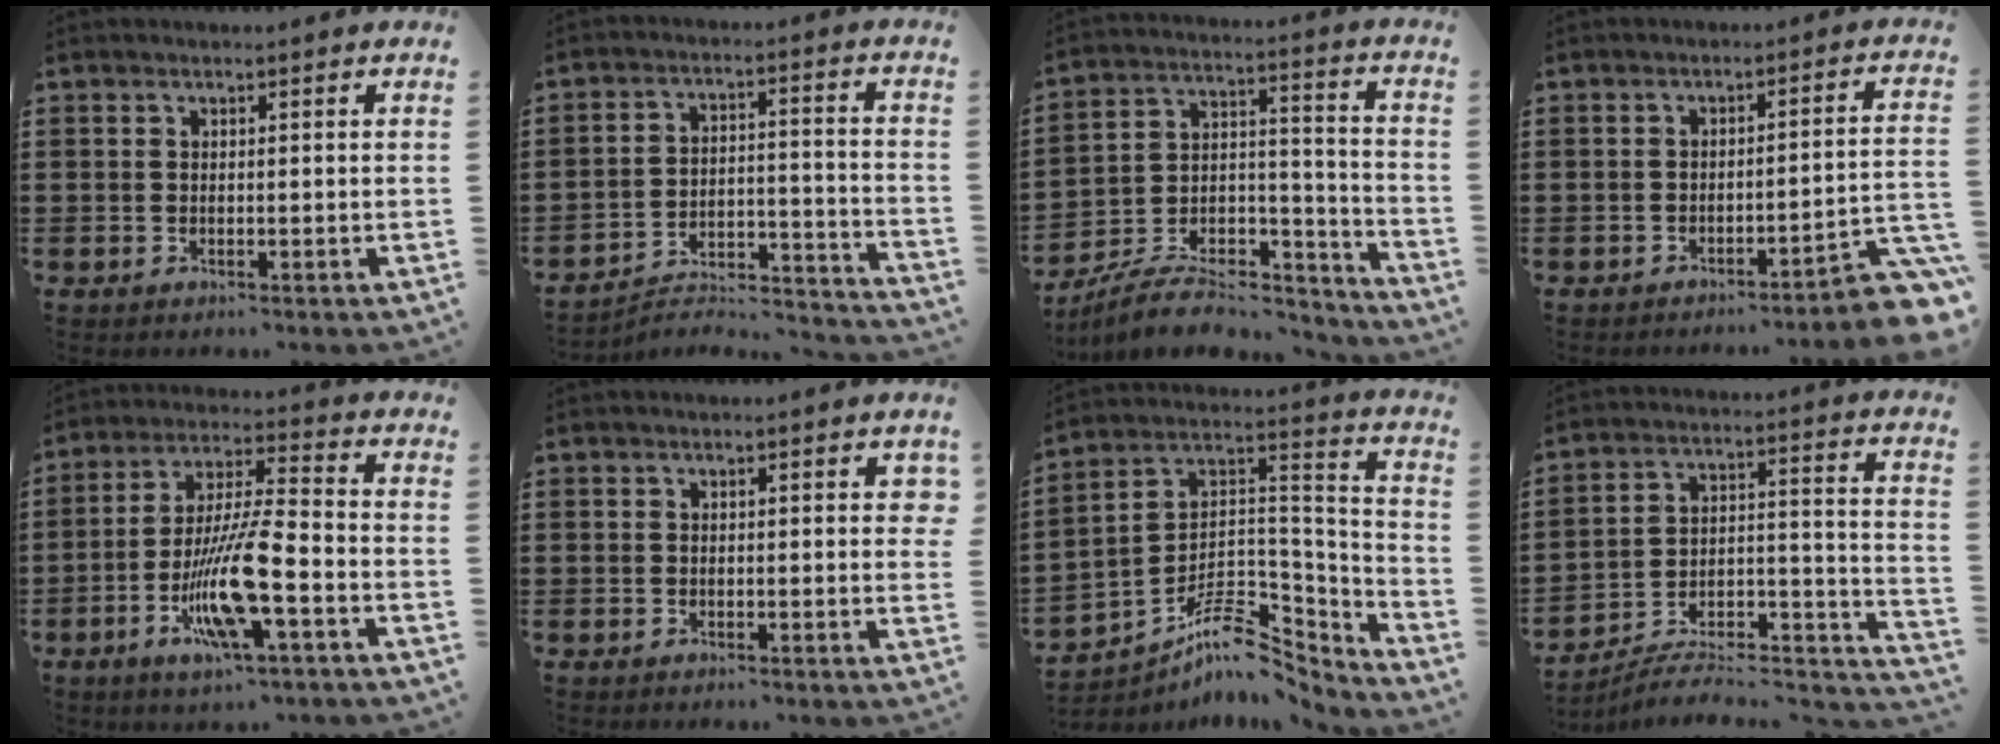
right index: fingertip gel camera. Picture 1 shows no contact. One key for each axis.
{"total": 3.3, "fx": -3.2, "fy": 0.5, "fz": 0.9, "tx": -0.025, "ty": -0.012, "tz": -0.073}
{"total": 7.7, "fx": -6.6, "fy": 2.6, "fz": 3.0, "tx": -0.044, "ty": 0.017, "tz": -0.123}
{"total": 3.8, "fx": -3.1, "fy": -0.1, "fz": 2.1, "tx": -0.040, "ty": -0.017, "tz": -0.065}
{"total": 12.3, "fx": -4.6, "fy": 2.4, "fz": 11.1, "tx": -0.226, "ty": -0.008, "tz": -0.087}
{"total": 1.1, "fx": 0.4, "fy": 0.4, "fz": 0.9, "tx": -0.010, "ty": 0.001, "tz": 0.004}
{"total": 8.1, "fx": -5.8, "fy": 4.0, "fz": 4.1, "tx": -0.077, "ty": 0.002, "tz": -0.109}
{"total": 6.8, "fx": -6.3, "fy": 1.2, "fz": 2.4, "tx": -0.028, "ty": -0.003, "tz": -0.123}